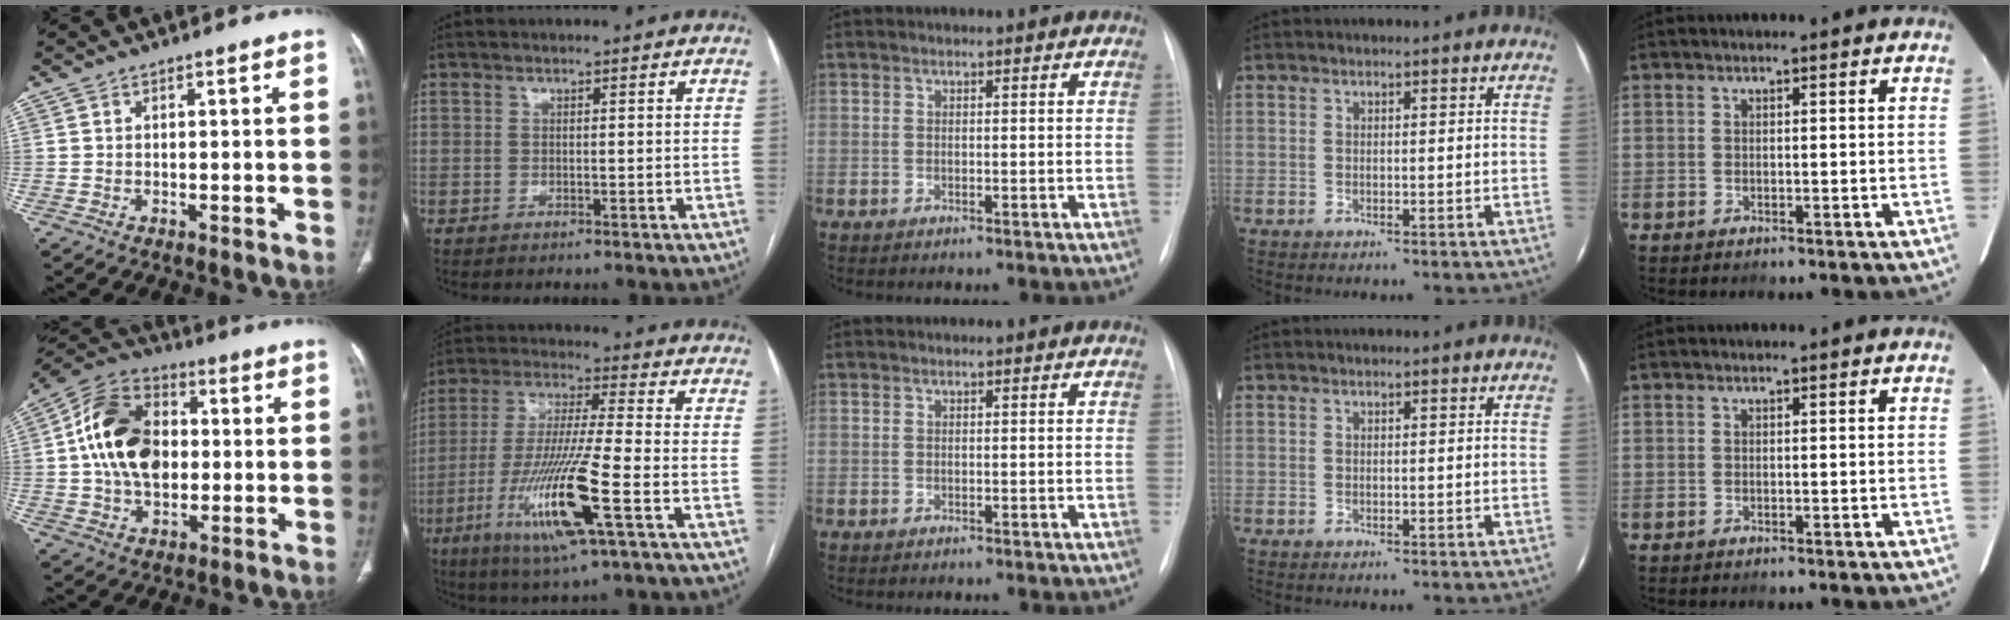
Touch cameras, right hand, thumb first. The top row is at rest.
{"thumb": {"total": 17.3, "force": [1.1, 11.9, 12.5], "torque": [-0.201, 0.020, 0.013]}, "index": {"total": 15.9, "force": [-5.9, 0.4, 14.8], "torque": [-0.302, -0.024, -0.110]}}